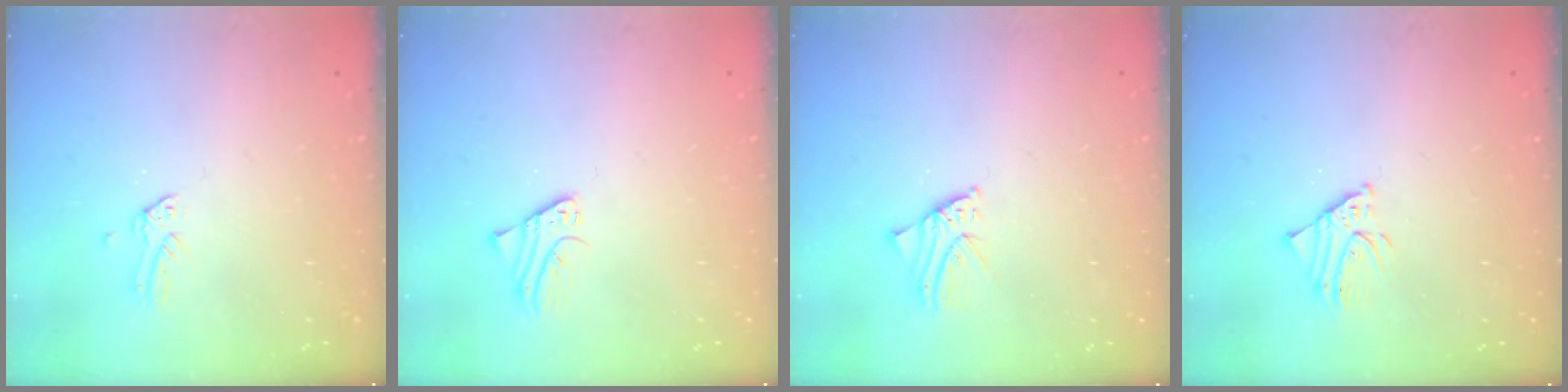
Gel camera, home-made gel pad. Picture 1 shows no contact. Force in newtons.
{"total": 1.9, "press": 1.9, "slide": 0.1}
{"total": 1.7, "press": 1.7, "slide": 0.2}
{"total": 2.0, "press": 2.0, "slide": 0.1}